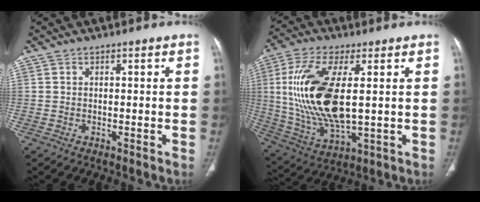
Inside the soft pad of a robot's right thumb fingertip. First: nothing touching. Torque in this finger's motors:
{"motor_torque": [-0.86, 2.36, 1.47, 1.30, 0.29]}